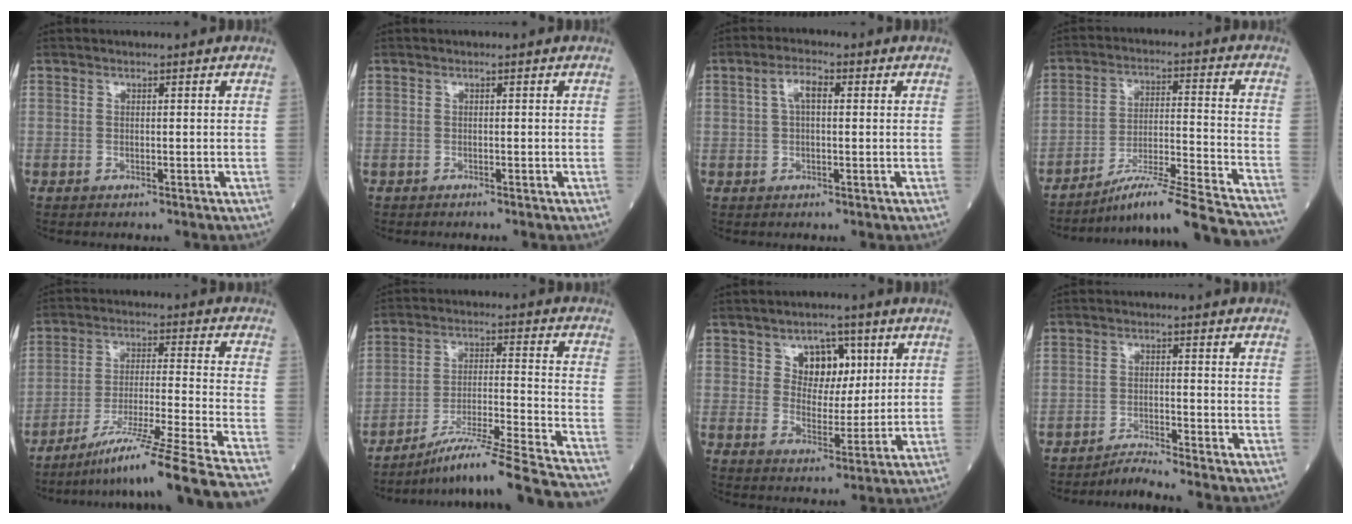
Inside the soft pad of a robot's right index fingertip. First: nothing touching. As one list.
[{"total": 0.0}, {"total": 3.6, "force": [0.8, 1.3, 3.3], "torque": [-0.068, 0.017, 0.017]}, {"total": 19.6, "force": [-17.9, -1.9, 7.8], "torque": [-0.102, -0.011, -0.269]}, {"total": 22.5, "force": [-18.9, -3.3, 11.8], "torque": [-0.141, -0.036, -0.294]}, {"total": 21.2, "force": [-18.8, -2.1, 9.5], "torque": [-0.119, -0.016, -0.285]}, {"total": 6.6, "force": [2.9, 4.5, 3.8], "torque": [-0.051, 0.009, 0.048]}, {"total": 3.3, "force": [-2.9, -1.5, -0.2], "torque": [-0.002, -0.016, -0.054]}]